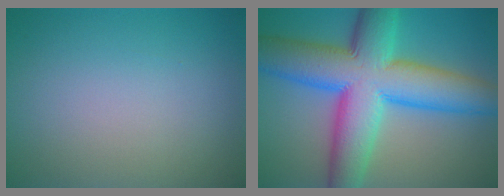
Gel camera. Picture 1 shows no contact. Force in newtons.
{"total": 13.4, "press": 13.4, "slide": 0.1}